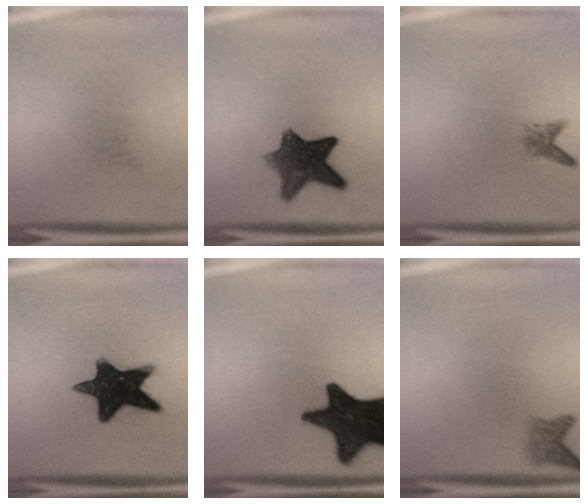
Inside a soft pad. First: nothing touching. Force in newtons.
{"total": 9.4}
{"total": 1.6}
{"total": 15.1}
{"total": 17.8}
{"total": 2.1}